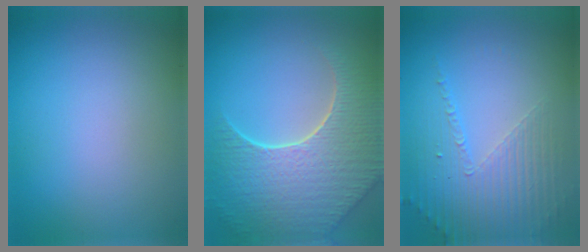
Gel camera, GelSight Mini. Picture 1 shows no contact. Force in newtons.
{"total": 8.7, "press": 6.2, "slide": 6.1}
{"total": 5.3, "press": 3.3, "slide": 4.2}